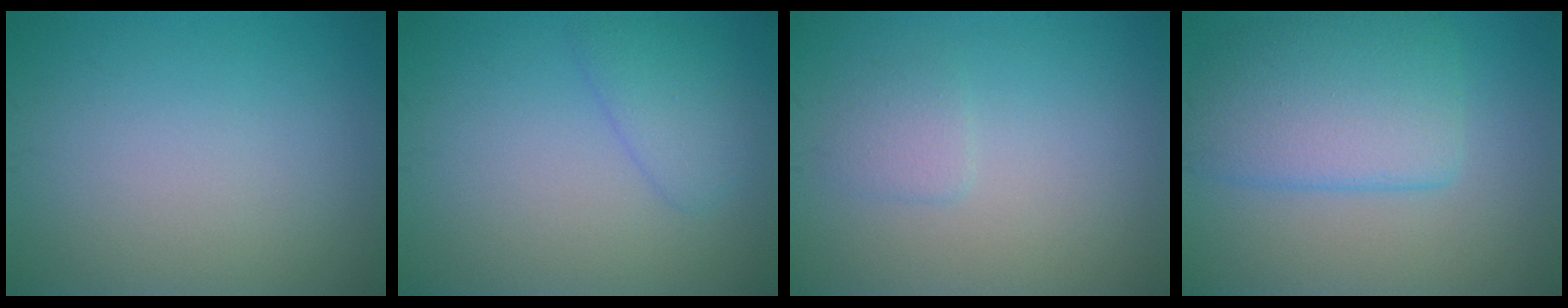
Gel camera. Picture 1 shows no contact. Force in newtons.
{"total": 2.4, "press": 2.4, "slide": 0.1}
{"total": 1.4, "press": 1.3, "slide": 0.3}
{"total": 6.3, "press": 6.3, "slide": 0.3}